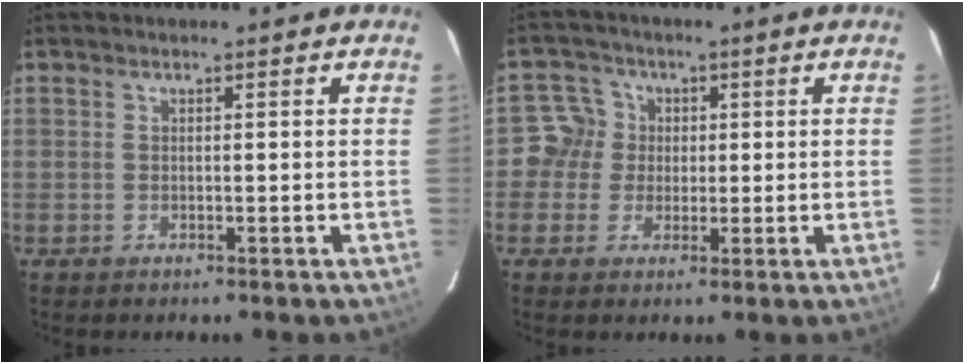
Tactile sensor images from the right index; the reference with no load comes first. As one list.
[{"total": 5.2, "force": [0.1, 5.2, 0.3], "torque": [0.008, 0.013, -0.009]}]